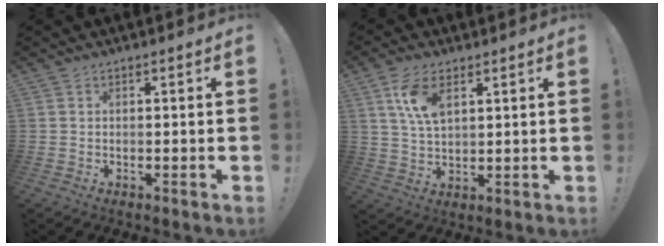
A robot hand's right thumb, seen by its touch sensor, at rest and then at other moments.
{"total": 8.7, "force": [4.1, 4.4, 6.2], "torque": [-0.119, -0.008, 0.075]}